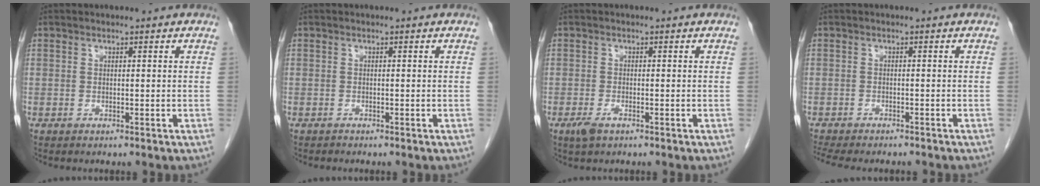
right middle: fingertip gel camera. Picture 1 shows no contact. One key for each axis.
{"total": 0.0}
{"total": 1.8, "fx": -1.0, "fy": 0.5, "fz": 1.4, "tx": -0.035, "ty": -0.004, "tz": -0.018}
{"total": 10.8, "fx": -9.5, "fy": 2.4, "fz": 4.6, "tx": -0.079, "ty": -0.012, "tz": -0.127}